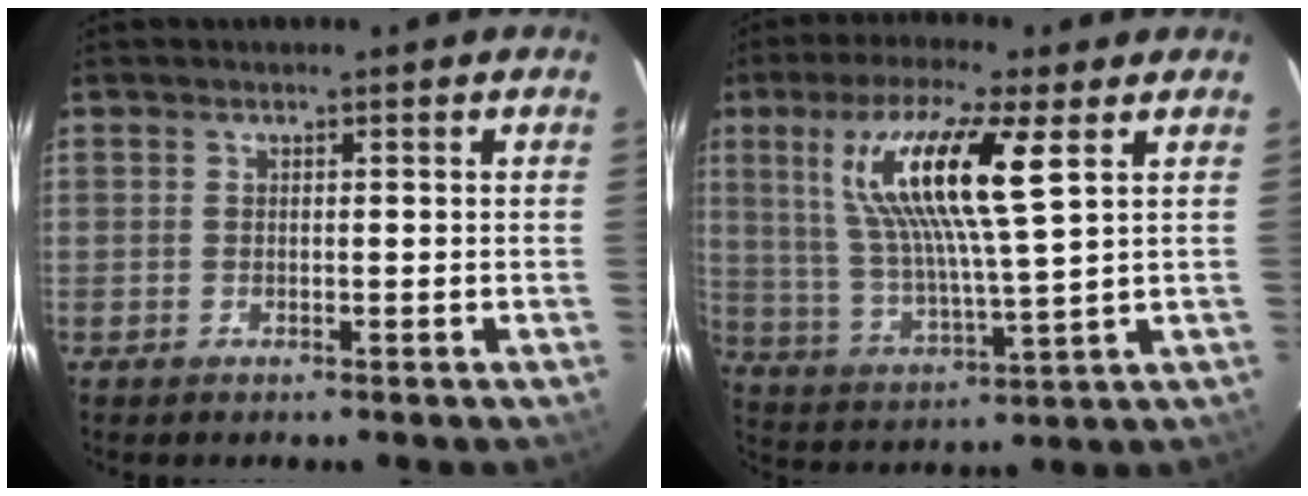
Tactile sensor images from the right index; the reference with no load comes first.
{"total": 16.0, "force": [6.5, 1.8, 14.5], "torque": [-0.271, 0.005, 0.127]}